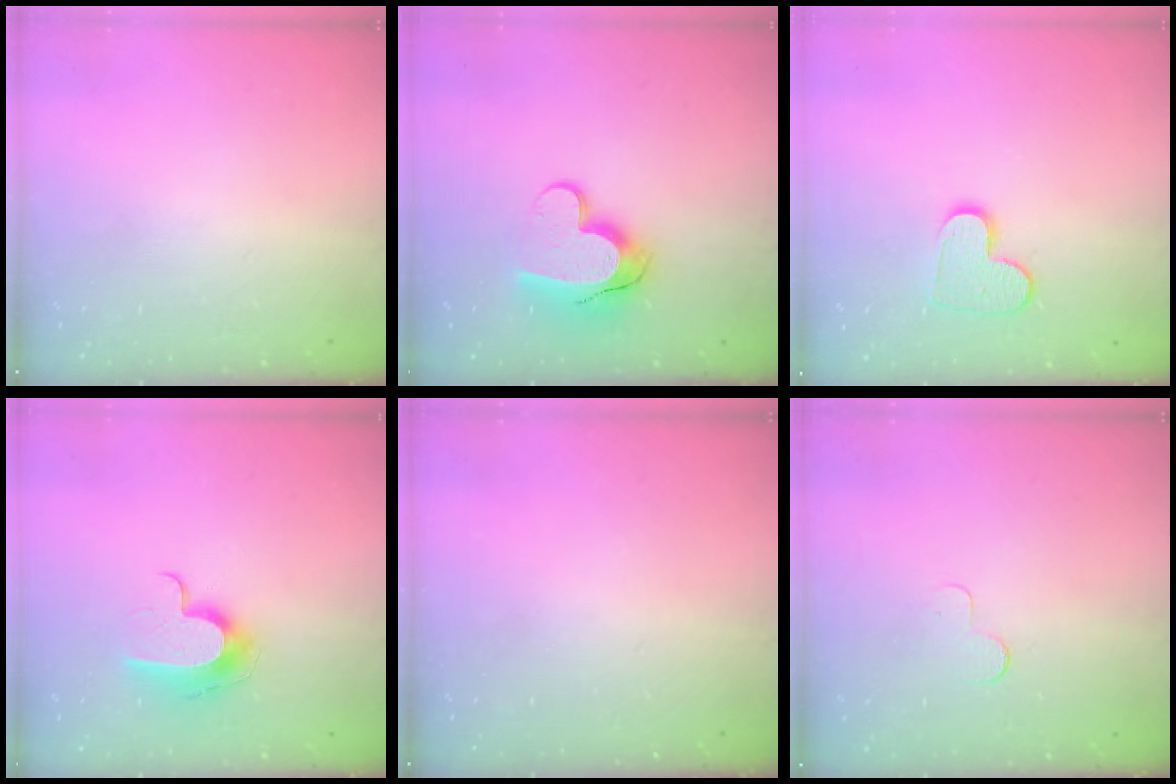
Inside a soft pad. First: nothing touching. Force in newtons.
{"total": 12.4, "press": 12.3, "slide": 1.1}
{"total": 9.7, "press": 9.7, "slide": 0.5}
{"total": 10.3, "press": 10.3, "slide": 0.3}
{"total": 0.0}
{"total": 2.9, "press": 2.9, "slide": 0.3}